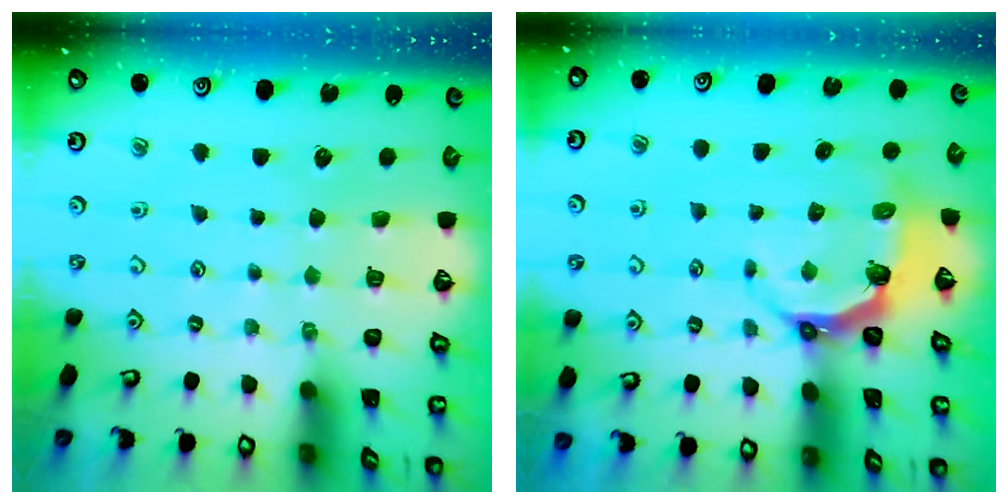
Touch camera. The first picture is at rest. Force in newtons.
{"total": 4.7, "press": 3.4, "slide": 3.2}